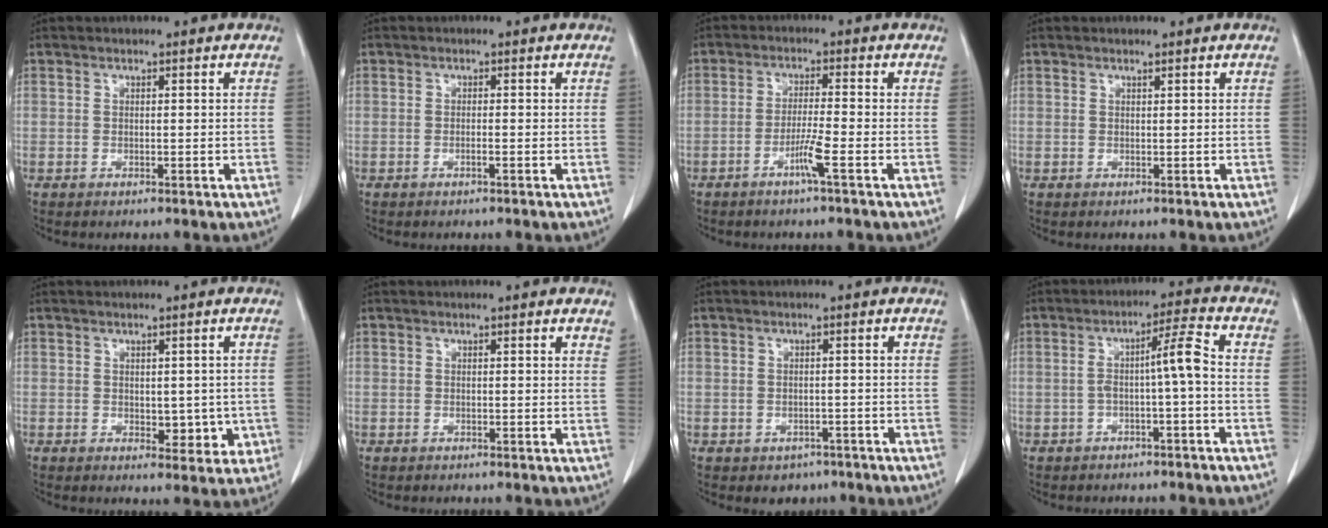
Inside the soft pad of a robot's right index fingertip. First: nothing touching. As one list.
[{"total": 0.7, "force": [-0.3, -0.1, 0.6], "torque": [-0.011, 0.001, -0.006]}, {"total": 6.9, "force": [-3.0, 0.3, 6.2], "torque": [-0.119, -0.006, -0.056]}, {"total": 0.0}, {"total": 5.0, "force": [-0.4, 2.9, 4.0], "torque": [-0.036, -0.002, 0.004]}, {"total": 1.3, "force": [1.1, 0.1, 0.6], "torque": [-0.009, -0.001, 0.006]}, {"total": 2.7, "force": [-1.5, 2.1, 0.6], "torque": [-0.004, 0.007, -0.013]}, {"total": 5.1, "force": [-0.7, 0.0, 5.1], "torque": [-0.084, 0.023, -0.009]}]